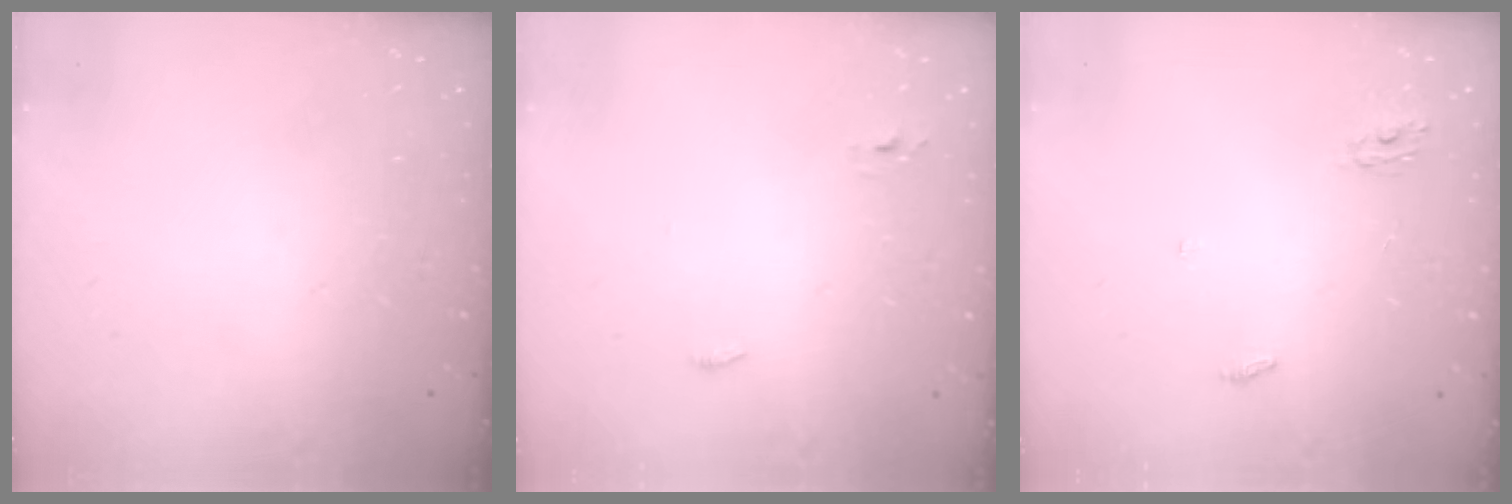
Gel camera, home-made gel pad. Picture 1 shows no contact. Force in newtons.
{"total": 2.8, "press": 2.6, "slide": 0.9}
{"total": 3.2, "press": 3.2, "slide": 0.2}